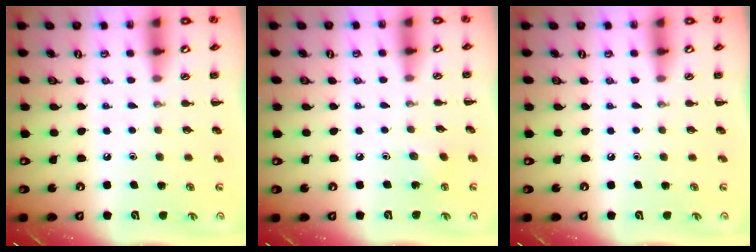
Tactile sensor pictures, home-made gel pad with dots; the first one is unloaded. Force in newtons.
{"total": 2.6, "press": 2.4, "slide": 0.8}
{"total": 0.0}